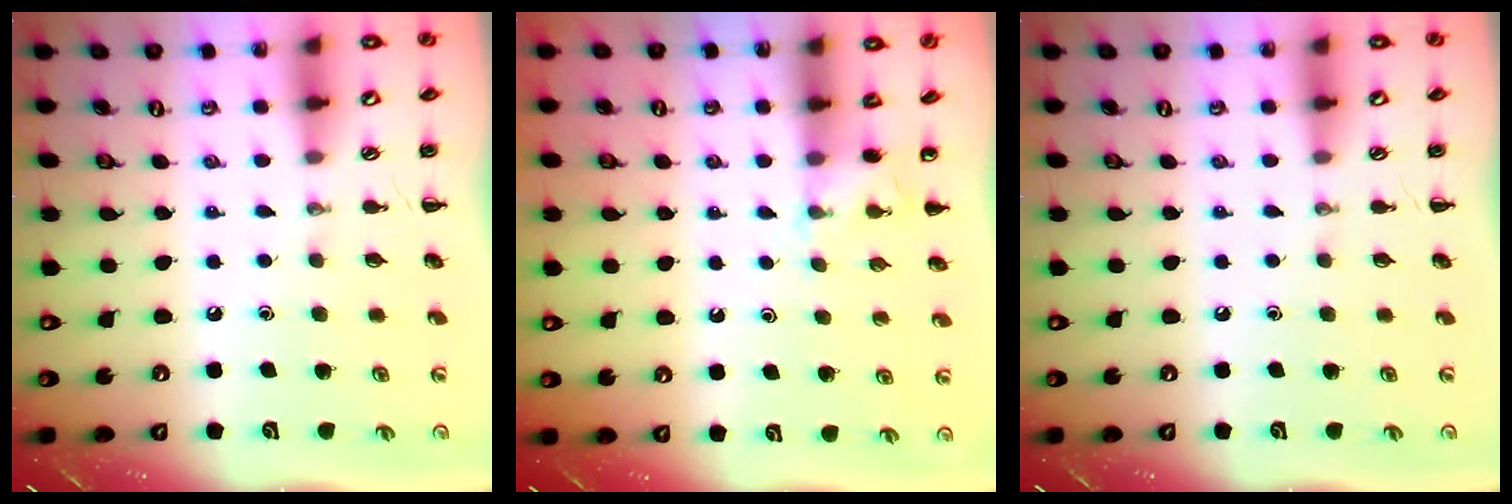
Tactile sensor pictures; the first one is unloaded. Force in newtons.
{"total": 4.2, "press": 4.0, "slide": 1.1}
{"total": 0.0}